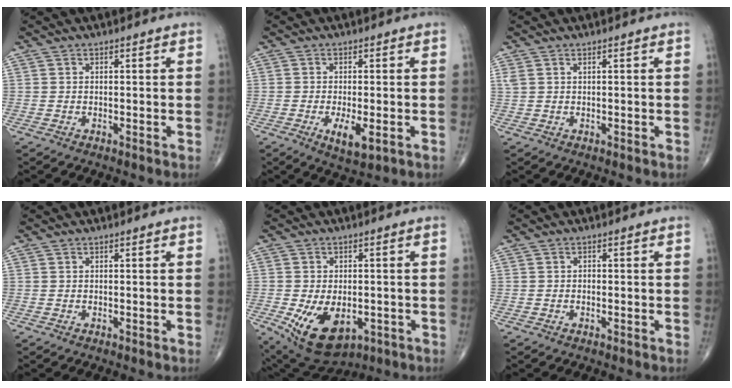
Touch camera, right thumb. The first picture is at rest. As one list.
[{"total": 5.4, "force": [-1.6, 1.9, 4.8], "torque": [-0.082, -0.012, -0.022]}, {"total": 1.0, "force": [0.6, 0.4, 0.7], "torque": [-0.020, 0.010, 0.018]}, {"total": 0.0}, {"total": 12.6, "force": [-4.1, 7.6, 9.3], "torque": [-0.145, -0.002, -0.046]}, {"total": 0.5, "force": [-0.1, 0.4, 0.3], "torque": [-0.003, 0.003, -0.004]}]